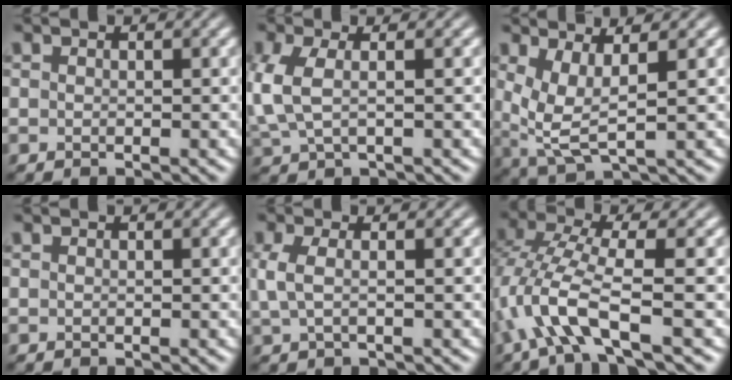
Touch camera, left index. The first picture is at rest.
{"total": 3.5, "force": [0.3, 1.6, 3.1], "torque": [-0.087, 0.000, 0.005]}
{"total": 4.2, "force": [1.0, 1.4, 3.8], "torque": [-0.088, -0.013, 0.027]}
{"total": 0.0}
{"total": 2.5, "force": [0.3, 1.0, 2.3], "torque": [-0.051, 0.002, 0.005]}
{"total": 6.1, "force": [-2.4, 1.4, 5.4], "torque": [-0.122, 0.002, -0.054]}